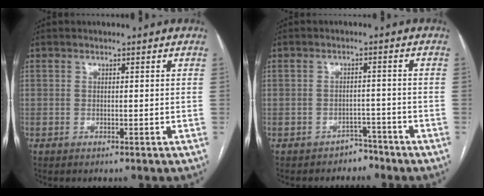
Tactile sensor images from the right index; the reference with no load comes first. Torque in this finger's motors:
{"motor_torque": [-0.16, 0.08, -0.87, -0.21]}